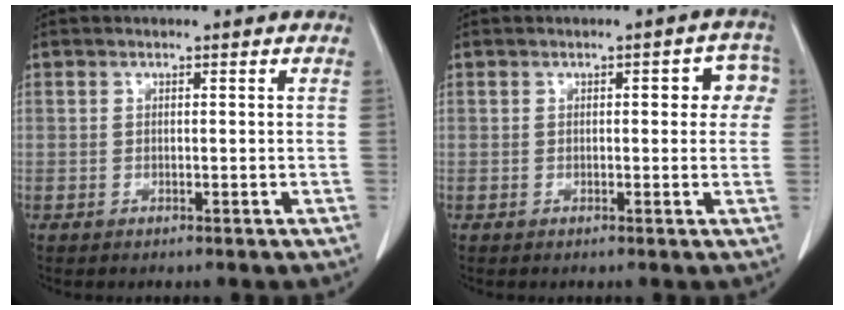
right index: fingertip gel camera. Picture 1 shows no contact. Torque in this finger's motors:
{"motor_torque": [0.09, 0.08, 0.09, 0.00]}